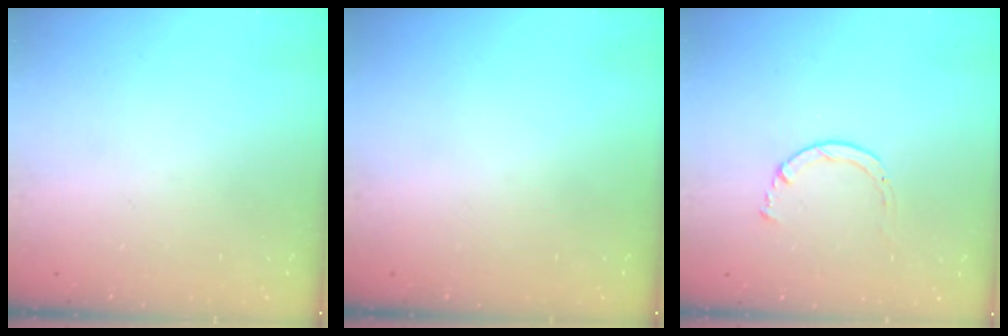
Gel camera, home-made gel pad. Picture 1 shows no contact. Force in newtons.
{"total": 0.0}
{"total": 2.0, "press": 1.9, "slide": 0.3}